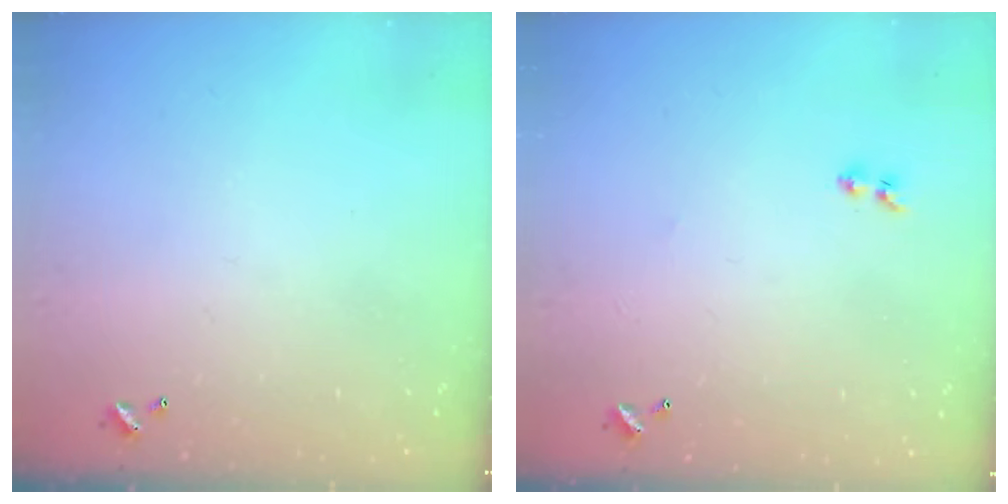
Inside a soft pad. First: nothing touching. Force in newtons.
{"total": 1.9, "press": 1.7, "slide": 0.9}